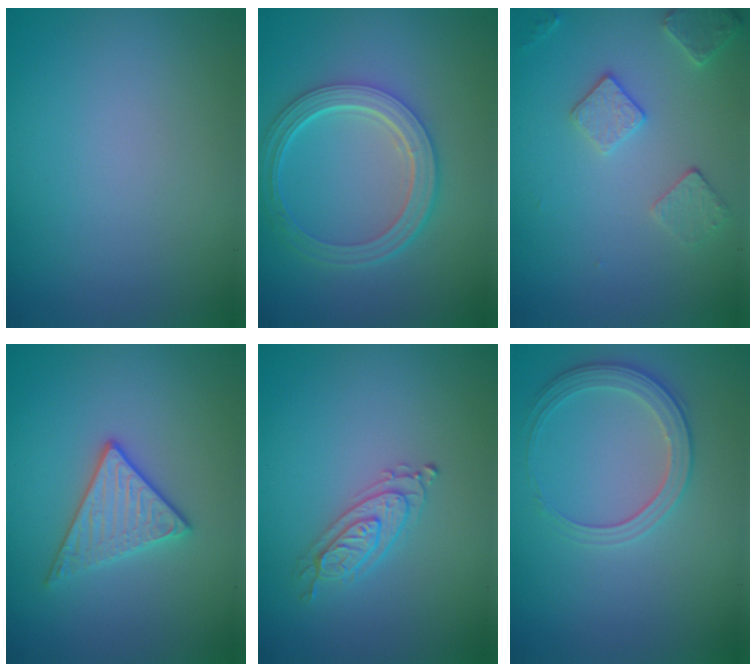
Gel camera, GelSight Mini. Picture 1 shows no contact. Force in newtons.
{"total": 5.2, "press": 3.8, "slide": 3.4}
{"total": 2.7, "press": 2.7, "slide": 0.7}
{"total": 2.8, "press": 2.6, "slide": 1.0}
{"total": 2.1, "press": 2.1, "slide": 0.4}
{"total": 2.7, "press": 2.5, "slide": 1.2}